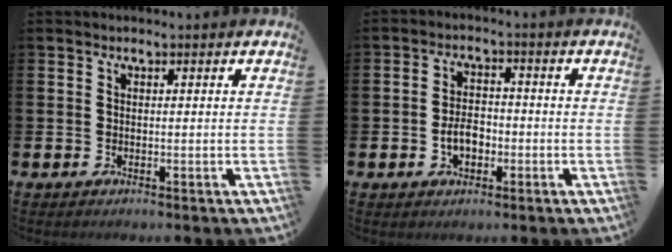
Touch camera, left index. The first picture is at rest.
{"total": 3.7, "force": [-1.2, 2.4, 2.5], "torque": [-0.032, -0.001, -0.027]}